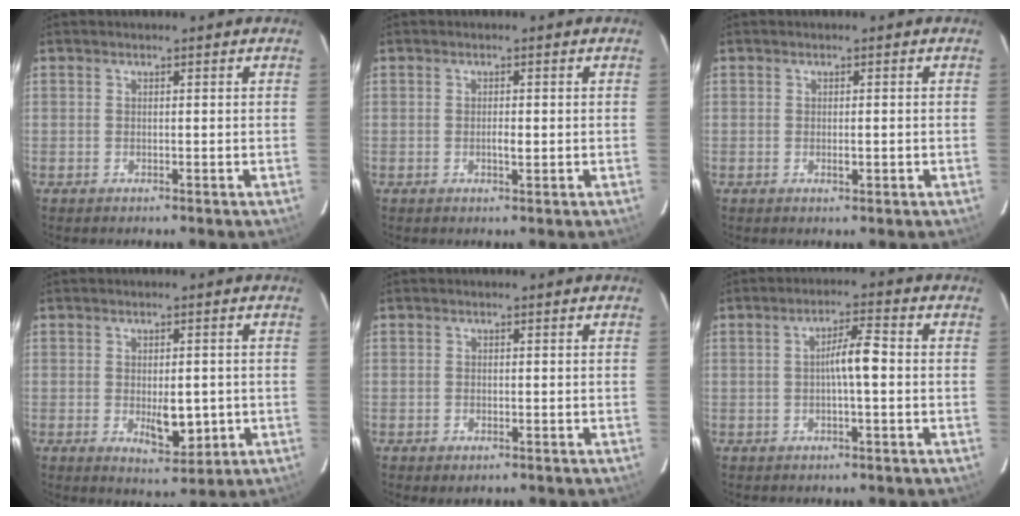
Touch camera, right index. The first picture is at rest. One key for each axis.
{"total": 1.9, "fx": -0.3, "fy": 0.7, "fz": 1.7, "tx": -0.037, "ty": 0.001, "tz": -0.002}
{"total": 1.7, "fx": -0.4, "fy": 0.7, "fz": 1.5, "tx": -0.030, "ty": -0.001, "tz": -0.003}
{"total": 6.7, "fx": -1.3, "fy": 2.9, "fz": 5.9, "tx": -0.092, "ty": -0.007, "tz": -0.008}
{"total": 2.1, "fx": -1.1, "fy": 1.1, "fz": 1.4, "tx": -0.027, "ty": -0.001, "tz": -0.009}
{"total": 5.3, "fx": -0.2, "fy": 0.9, "fz": 5.2, "tx": -0.093, "ty": 0.017, "tz": -0.004}